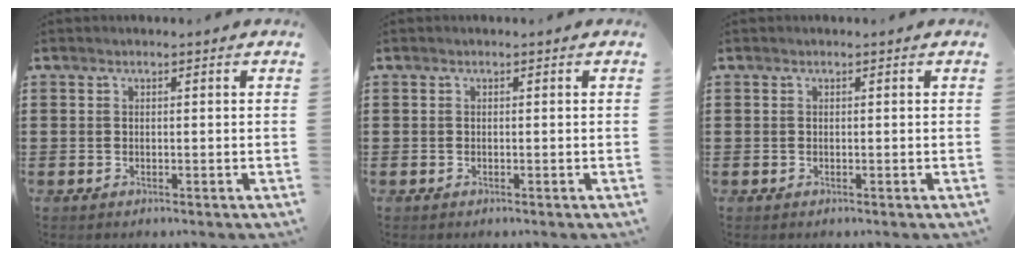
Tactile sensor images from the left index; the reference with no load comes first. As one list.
[{"total": 0.0}, {"total": 0.0}]